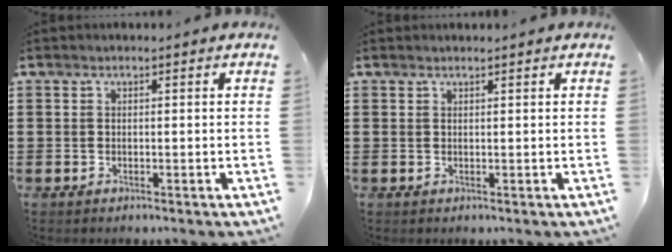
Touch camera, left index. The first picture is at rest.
{"total": 0.5, "force": [0.5, 0.0, 0.2], "torque": [-0.005, -0.001, 0.010]}